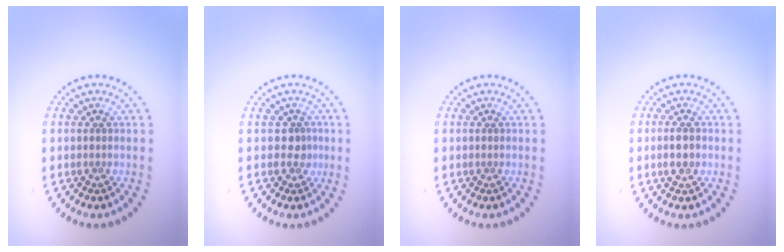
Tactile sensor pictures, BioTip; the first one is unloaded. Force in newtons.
{"total": 1.5, "press": 1.2, "slide": 0.9}
{"total": 0.0}
{"total": 1.6, "press": 1.6, "slide": 0.3}